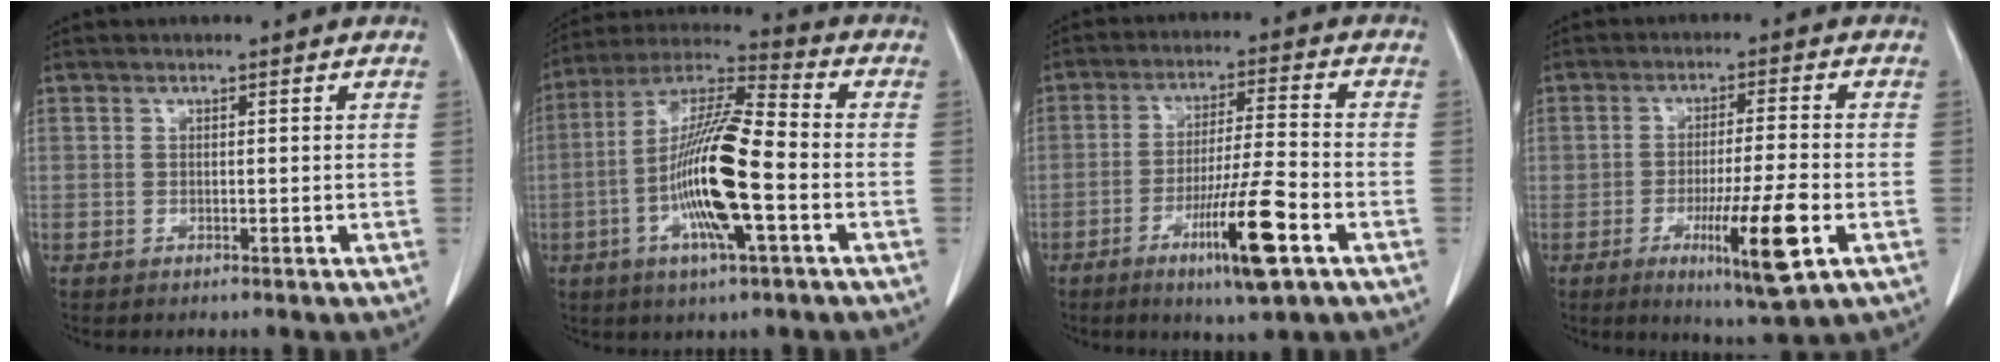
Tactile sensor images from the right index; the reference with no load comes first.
{"total": 15.8, "force": [-3.7, 1.7, 15.2], "torque": [-0.297, -0.002, -0.073]}
{"total": 11.5, "force": [-5.3, -0.1, 10.2], "torque": [-0.177, -0.018, -0.091]}
{"total": 11.1, "force": [-3.9, 0.1, 10.4], "torque": [-0.168, -0.029, -0.061]}